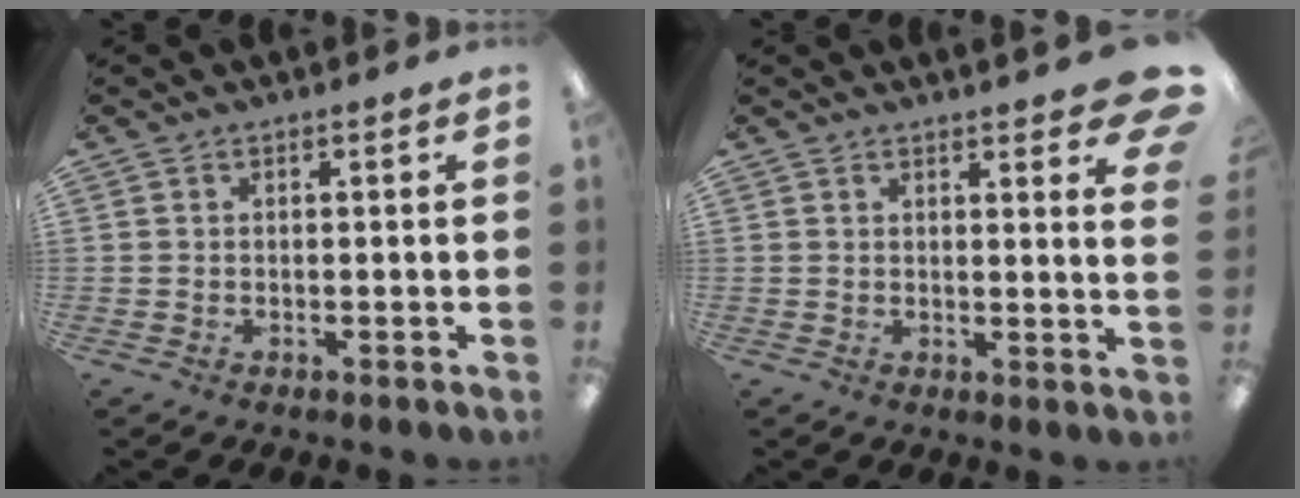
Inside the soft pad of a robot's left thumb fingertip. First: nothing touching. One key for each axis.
{"total": 5.8, "fx": 4.3, "fy": 0.8, "fz": 3.8, "tx": -0.045, "ty": -0.028, "tz": 0.066}